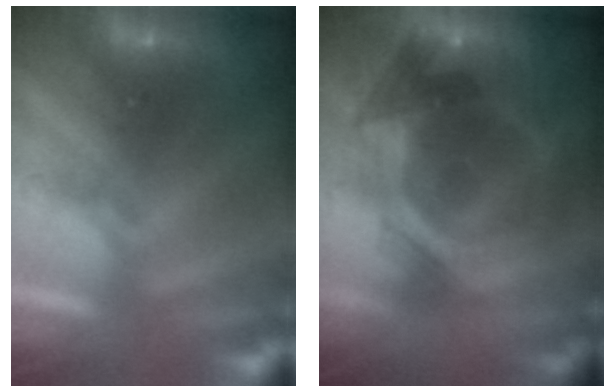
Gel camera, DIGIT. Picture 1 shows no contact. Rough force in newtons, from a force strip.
{"total": 8.7}